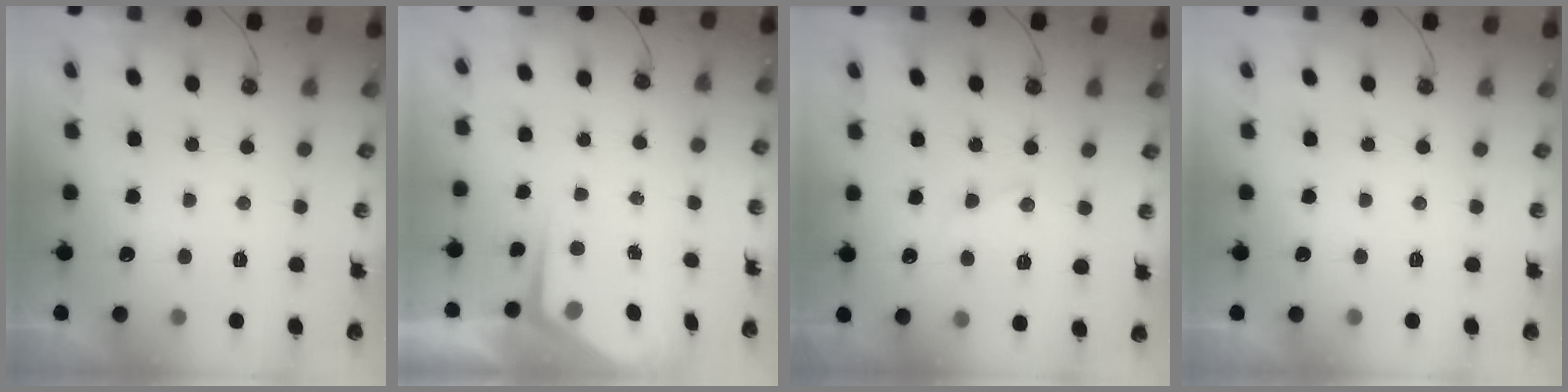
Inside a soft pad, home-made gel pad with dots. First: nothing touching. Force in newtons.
{"total": 5.2, "press": 5.2, "slide": 0.1}
{"total": 9.5, "press": 9.5, "slide": 0.7}
{"total": 0.0}